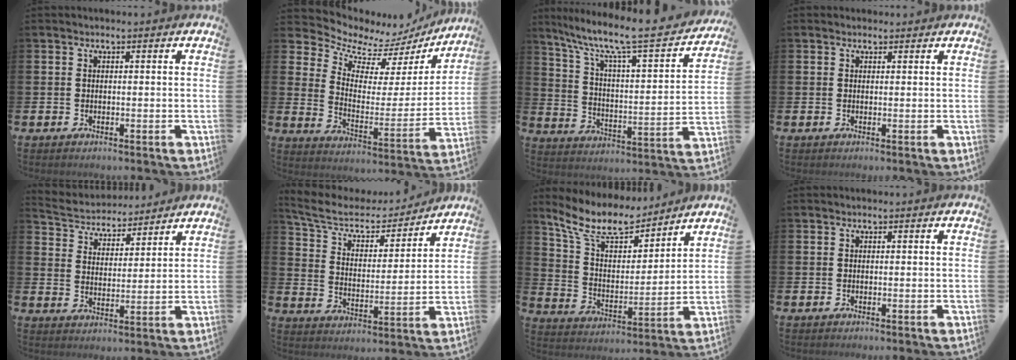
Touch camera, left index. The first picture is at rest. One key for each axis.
{"total": 7.4, "fx": 6.4, "fy": 3.5, "fz": 1.2, "tx": -0.049, "ty": -0.058, "tz": 0.106}
{"total": 8.0, "fx": 7.5, "fy": 0.0, "fz": 2.8, "tx": -0.080, "ty": -0.066, "tz": 0.121}
{"total": 0.7, "fx": 0.6, "fy": 0.4, "fz": 0.0, "tx": 0.014, "ty": 0.000, "tz": 0.008}
{"total": 4.4, "fx": 4.2, "fy": 1.3, "fz": -0.4, "tx": -0.016, "ty": -0.034, "tz": 0.069}
{"total": 7.7, "fx": 6.8, "fy": 3.0, "fz": 2.2, "tx": -0.074, "ty": -0.052, "tz": 0.113}
{"total": 10.0, "fx": 8.9, "fy": 3.2, "fz": 3.3, "tx": -0.099, "ty": -0.056, "tz": 0.157}
{"total": 0.0}